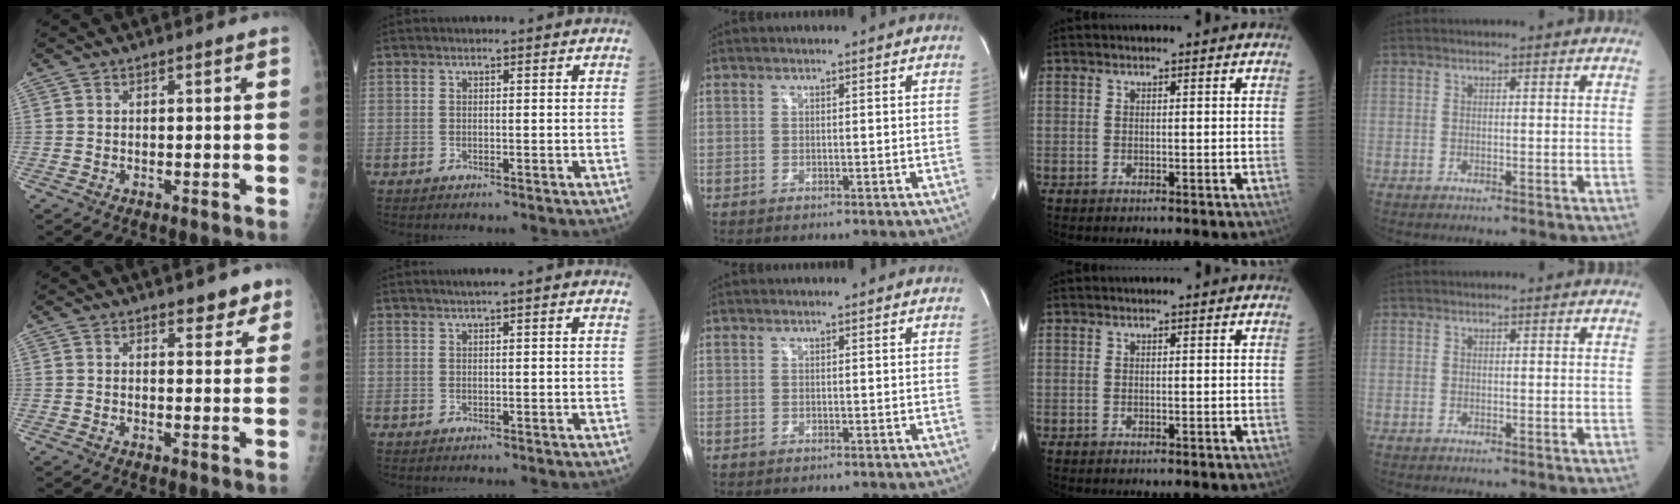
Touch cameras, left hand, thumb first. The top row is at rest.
{"thumb": {"total": 4.1, "force": [2.9, 2.0, 2.1], "torque": [0.001, -0.015, 0.037]}, "index": {"total": 2.7, "force": [1.8, 0.0, 1.9], "torque": [-0.030, 0.019, 0.027]}}